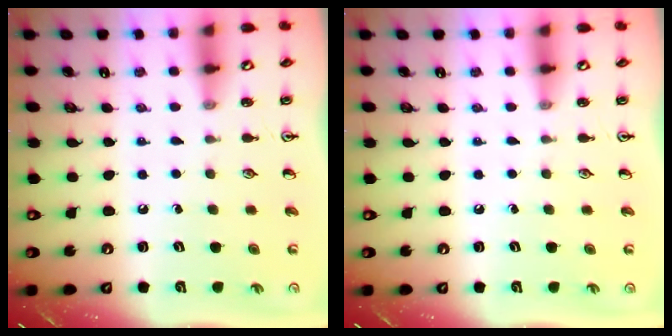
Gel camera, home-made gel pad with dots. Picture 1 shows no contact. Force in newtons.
{"total": 0.0}